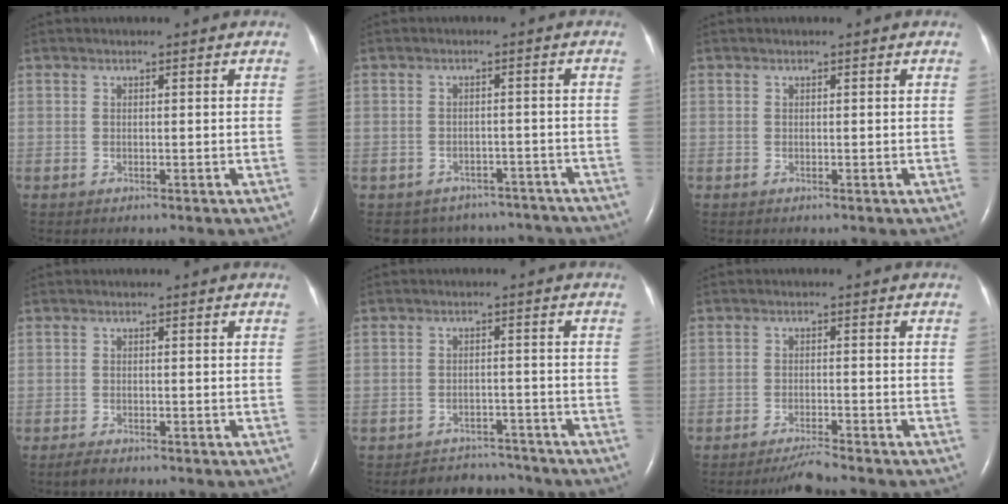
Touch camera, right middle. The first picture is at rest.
{"total": 10.1, "force": [-9.1, 4.5, 0.7], "torque": [-0.009, 0.019, -0.097]}
{"total": 0.0}
{"total": 1.6, "force": [-1.4, 0.4, 0.8], "torque": [-0.027, -0.004, -0.023]}
{"total": 6.0, "force": [-5.7, 1.9, -0.6], "torque": [0.011, 0.014, -0.079]}
{"total": 3.1, "force": [-2.9, -0.7, 0.9], "torque": [-0.025, -0.016, -0.053]}